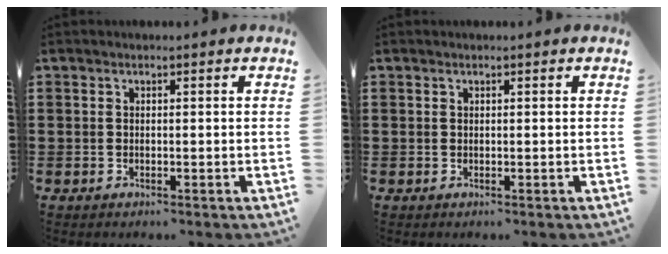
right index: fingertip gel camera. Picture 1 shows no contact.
{"total": 0.0}